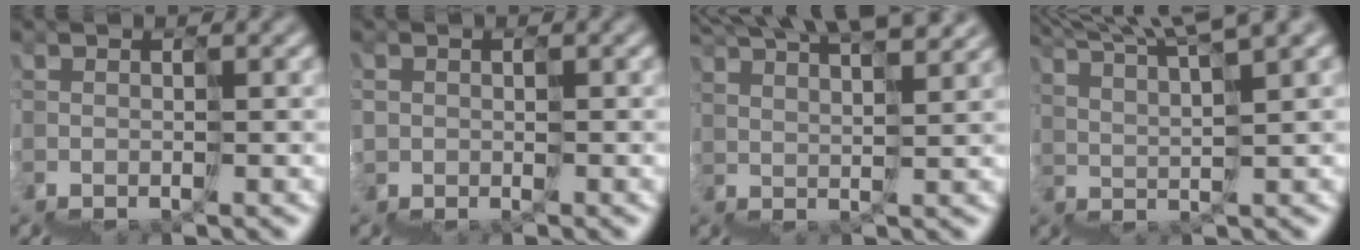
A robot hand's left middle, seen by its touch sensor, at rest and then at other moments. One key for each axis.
{"total": 2.1, "fx": 0.7, "fy": 0.5, "fz": -1.9, "tx": 0.026, "ty": 0.011, "tz": 0.005}
{"total": 10.3, "fx": 9.0, "fy": 2.4, "fz": 4.5, "tx": -0.072, "ty": 0.080, "tz": 0.119}
{"total": 8.6, "fx": 8.1, "fy": -0.5, "fz": 3.0, "tx": -0.040, "ty": 0.056, "tz": 0.122}